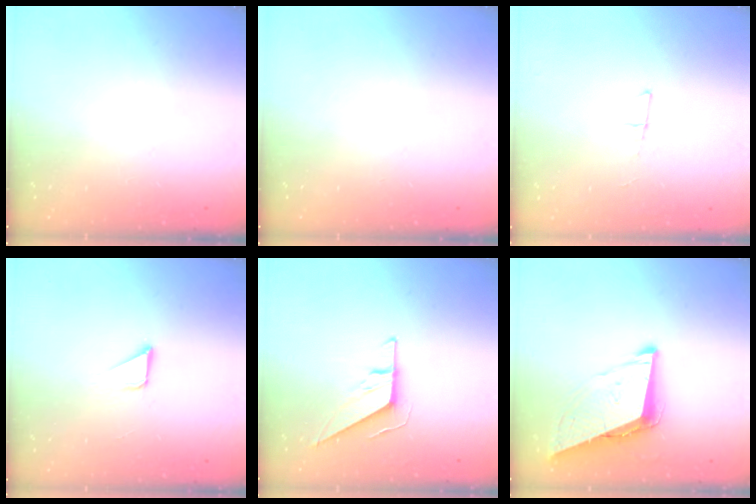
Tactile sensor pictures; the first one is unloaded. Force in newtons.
{"total": 0.0}
{"total": 5.6, "press": 4.7, "slide": 2.9}
{"total": 2.2, "press": 2.2, "slide": 0.2}
{"total": 9.2, "press": 9.1, "slide": 0.9}
{"total": 9.2, "press": 8.8, "slide": 2.7}